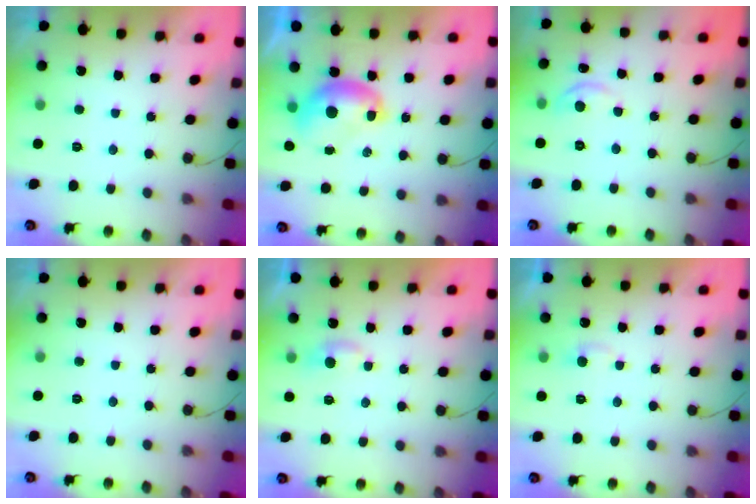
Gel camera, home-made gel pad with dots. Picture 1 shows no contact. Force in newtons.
{"total": 7.7, "press": 7.6, "slide": 1.4}
{"total": 5.1, "press": 5.0, "slide": 0.6}
{"total": 0.0}
{"total": 3.9, "press": 3.8, "slide": 0.4}
{"total": 3.8, "press": 3.7, "slide": 0.4}